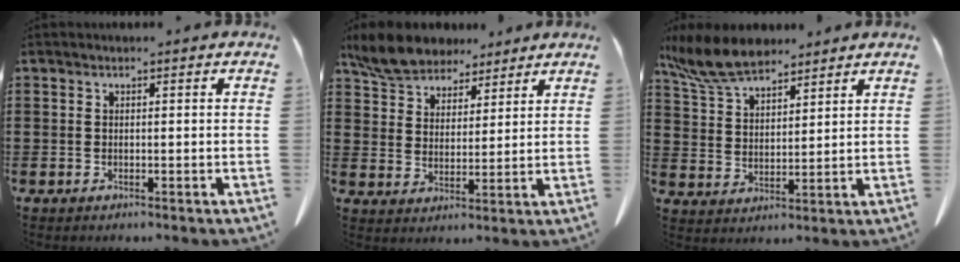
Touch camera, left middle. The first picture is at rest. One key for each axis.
{"total": 7.0, "fx": 6.3, "fy": 2.6, "fz": 1.6, "tx": -0.061, "ty": -0.012, "tz": 0.120}
{"total": 8.5, "fx": 7.3, "fy": 2.5, "fz": 3.7, "tx": -0.097, "ty": -0.014, "tz": 0.139}